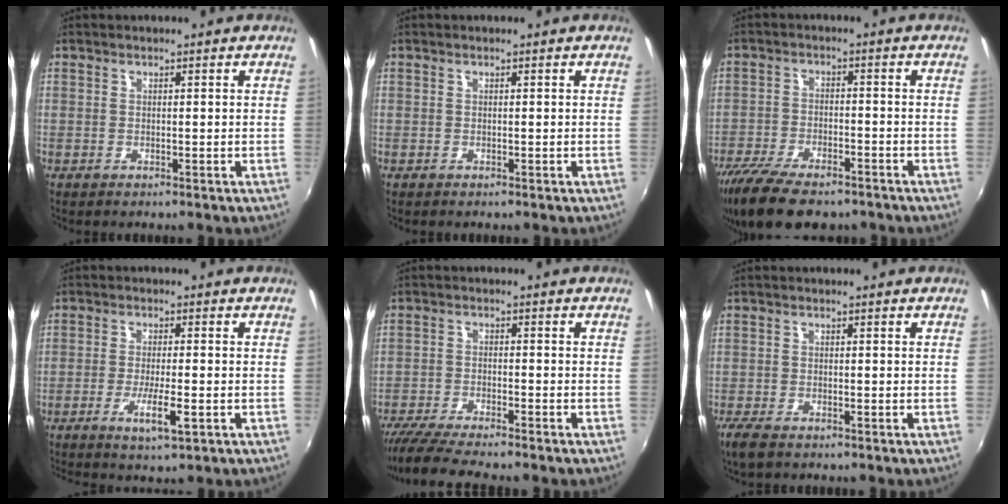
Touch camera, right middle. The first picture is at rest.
{"total": 0.0}
{"total": 15.2, "force": [-11.6, 5.2, 8.3], "torque": [-0.182, -0.040, -0.193]}
{"total": 5.2, "force": [-2.3, 0.5, 4.7], "torque": [-0.094, -0.010, -0.039]}
{"total": 9.5, "force": [-8.5, 0.3, 4.4], "torque": [-0.109, -0.029, -0.147]}
{"total": 3.7, "force": [-2.8, 1.2, 2.2], "torque": [-0.054, -0.013, -0.052]}